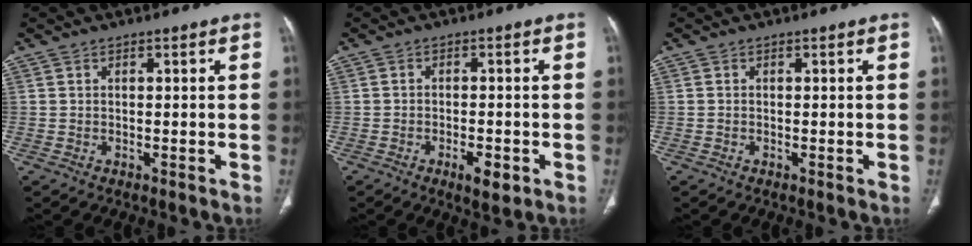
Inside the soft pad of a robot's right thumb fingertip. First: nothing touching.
{"total": 4.2, "force": [-1.9, 1.7, 3.3], "torque": [-0.048, 0.002, -0.026]}
{"total": 0.0}